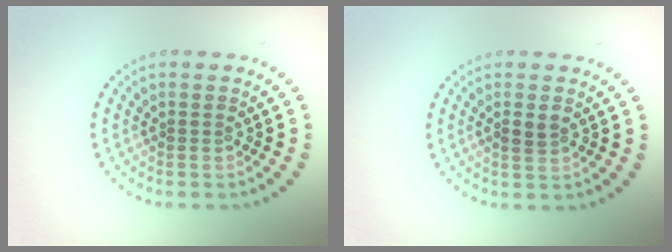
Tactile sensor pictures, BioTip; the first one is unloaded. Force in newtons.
{"total": 1.2, "press": 1.2, "slide": 0.3}